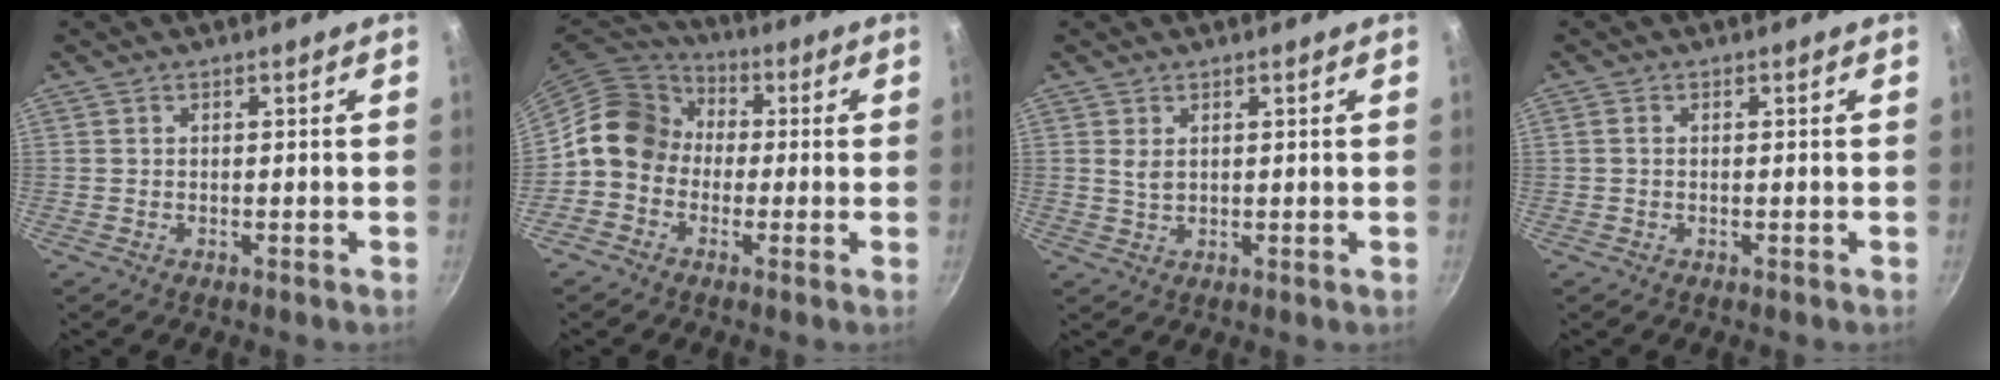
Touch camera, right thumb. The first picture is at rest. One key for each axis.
{"total": 11.6, "fx": -0.2, "fy": 9.9, "fz": 6.1, "tx": -0.070, "ty": 0.031, "tz": -0.030}
{"total": 2.1, "fx": 0.8, "fy": 1.1, "fz": 1.6, "tx": -0.029, "ty": -0.004, "tz": 0.019}
{"total": 1.3, "fx": 0.1, "fy": 0.8, "fz": 1.0, "tx": -0.022, "ty": 0.003, "tz": 0.003}